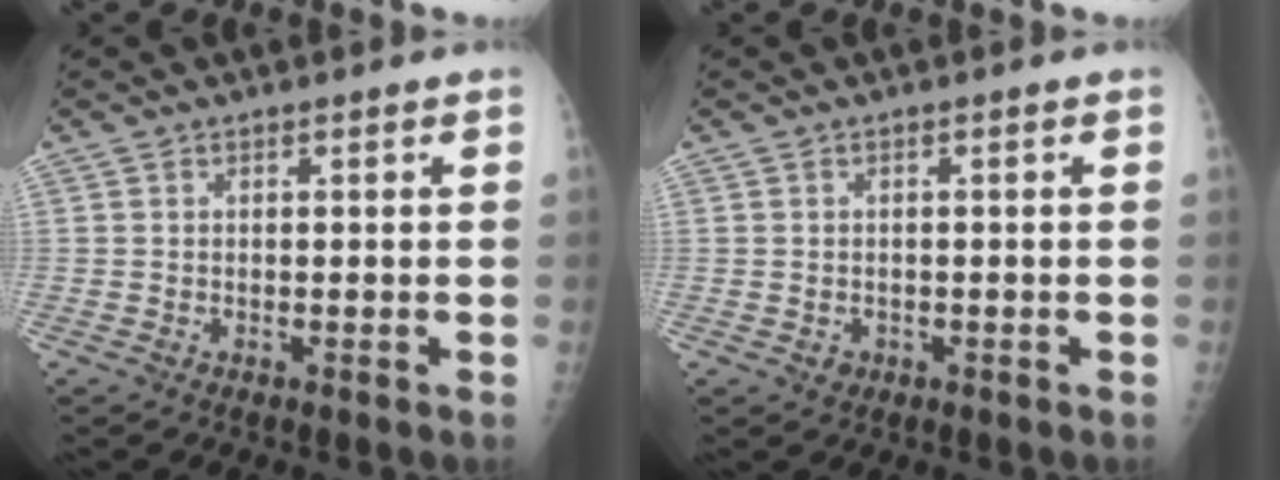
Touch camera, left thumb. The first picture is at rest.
{"total": 1.4, "force": [-0.4, 1.2, 0.4], "torque": [-0.002, 0.003, -0.001]}